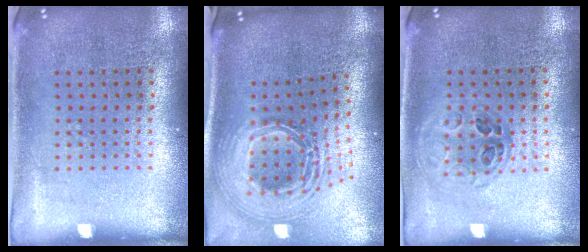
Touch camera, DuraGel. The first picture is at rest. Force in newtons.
{"total": 2.9, "press": 2.0, "slide": 2.1}
{"total": 1.0, "press": 0.9, "slide": 0.3}